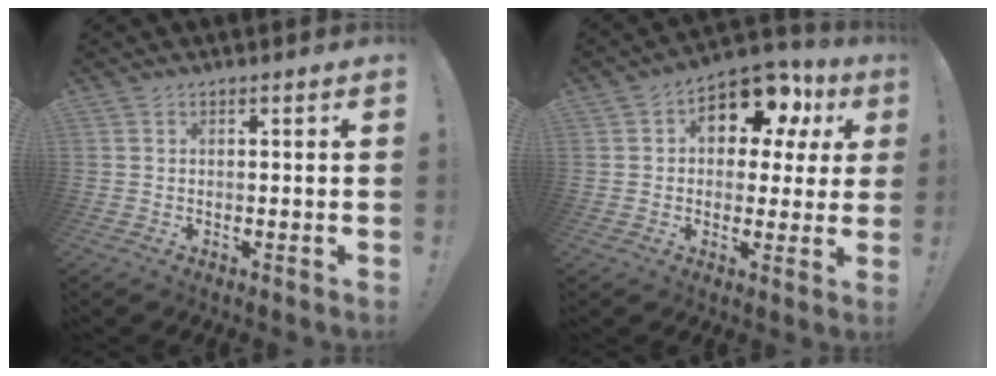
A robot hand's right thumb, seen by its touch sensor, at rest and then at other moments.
{"total": 12.1, "force": [6.3, 7.1, 7.5], "torque": [-0.104, -0.037, 0.109]}